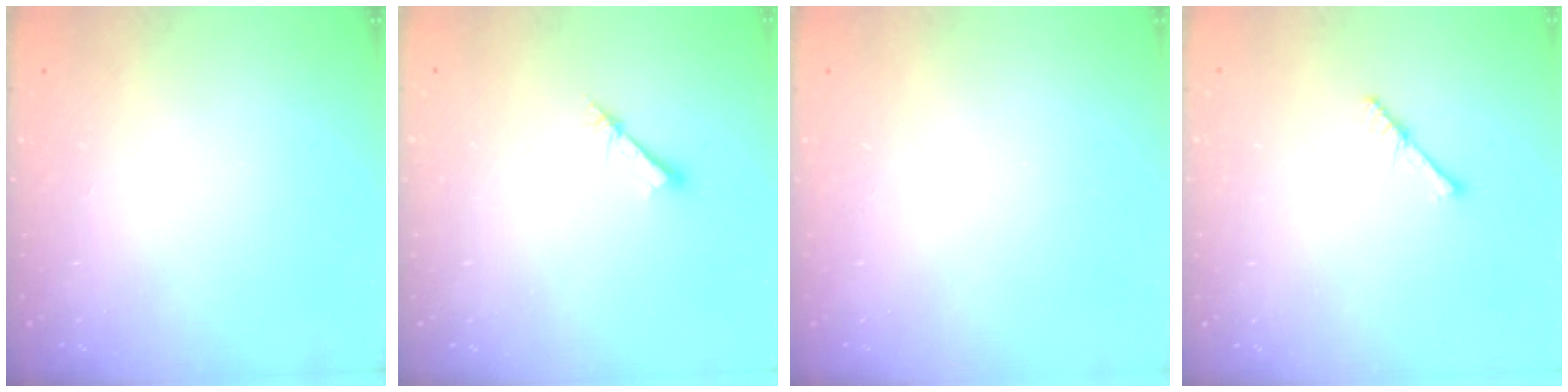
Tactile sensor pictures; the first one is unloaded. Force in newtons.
{"total": 1.5, "press": 1.5, "slide": 0.1}
{"total": 0.0}
{"total": 3.0, "press": 3.0, "slide": 0.3}